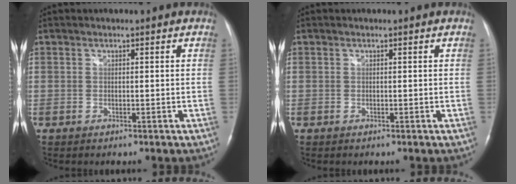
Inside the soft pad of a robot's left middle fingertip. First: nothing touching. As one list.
[{"total": 0.0}]